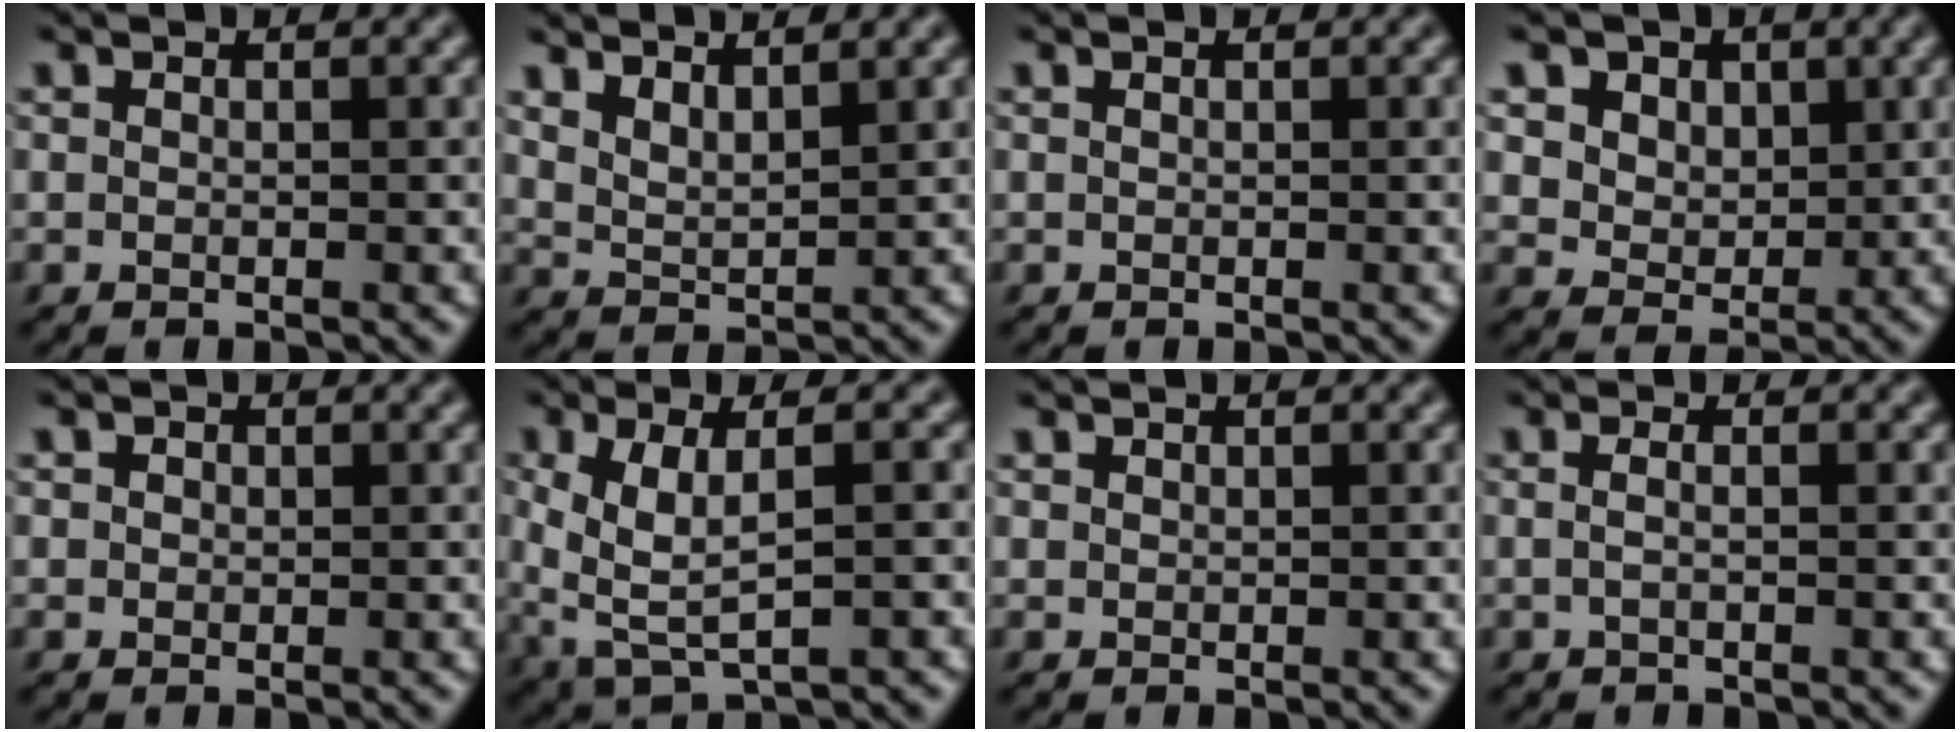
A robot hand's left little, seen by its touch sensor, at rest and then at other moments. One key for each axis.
{"total": 3.0, "fx": 2.4, "fy": 0.7, "fz": 1.6, "tx": -0.034, "ty": 0.002, "tz": 0.052}
{"total": 0.0}
{"total": 6.2, "fx": 3.0, "fy": 4.8, "fz": 2.6, "tx": -0.064, "ty": -0.003, "tz": 0.051}
{"total": 1.8, "fx": 0.9, "fy": 1.4, "fz": 0.8, "tx": -0.021, "ty": 0.007, "tz": 0.012}
{"total": 5.0, "fx": 0.1, "fy": 1.8, "fz": 4.7, "tx": -0.104, "ty": -0.002, "tz": 0.006}
{"total": 0.6, "fx": 0.4, "fy": 0.4, "fz": 0.0, "tx": -0.002, "ty": -0.002, "tz": 0.012}
{"total": 1.2, "fx": 0.1, "fy": 0.4, "fz": 1.1, "tx": -0.018, "ty": -0.001, "tz": -0.004}